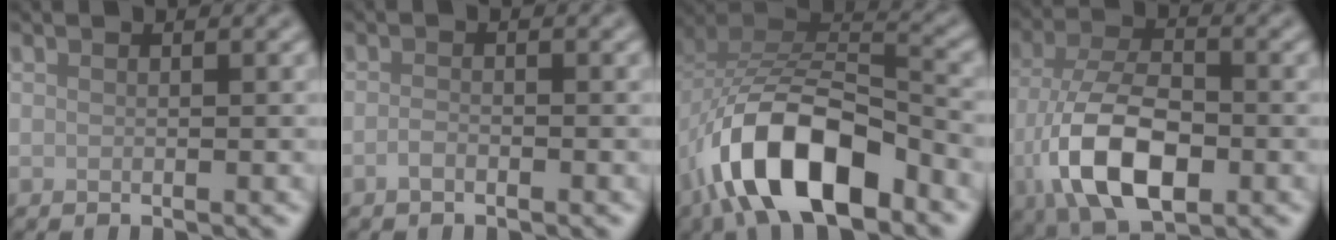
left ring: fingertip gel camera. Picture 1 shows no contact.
{"total": 0.9, "force": [-0.6, 0.3, 0.6], "torque": [-0.013, 0.001, -0.014]}
{"total": 11.3, "force": [-6.0, 5.4, 8.0], "torque": [-0.145, 0.002, -0.109]}
{"total": 10.1, "force": [-3.6, 5.1, 8.0], "torque": [-0.164, -0.008, -0.074]}